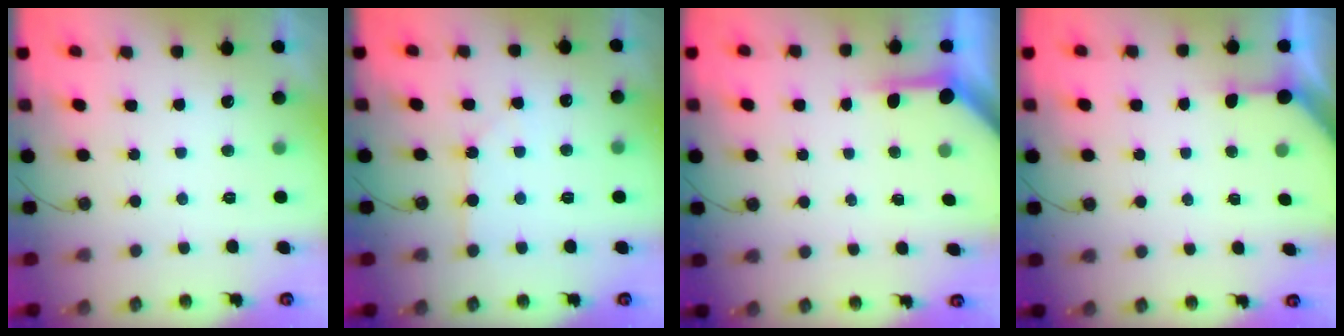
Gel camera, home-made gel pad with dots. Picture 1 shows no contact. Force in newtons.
{"total": 3.9, "press": 3.9, "slide": 0.5}
{"total": 3.9, "press": 3.8, "slide": 0.3}
{"total": 2.8, "press": 2.8, "slide": 0.3}